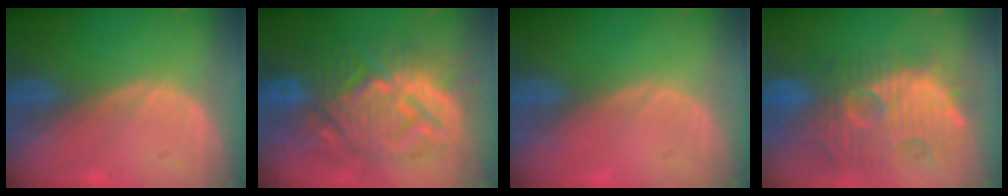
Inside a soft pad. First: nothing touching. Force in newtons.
{"total": 13.7, "press": 13.6, "slide": 1.3}
{"total": 0.0}
{"total": 13.8, "press": 12.3, "slide": 6.4}